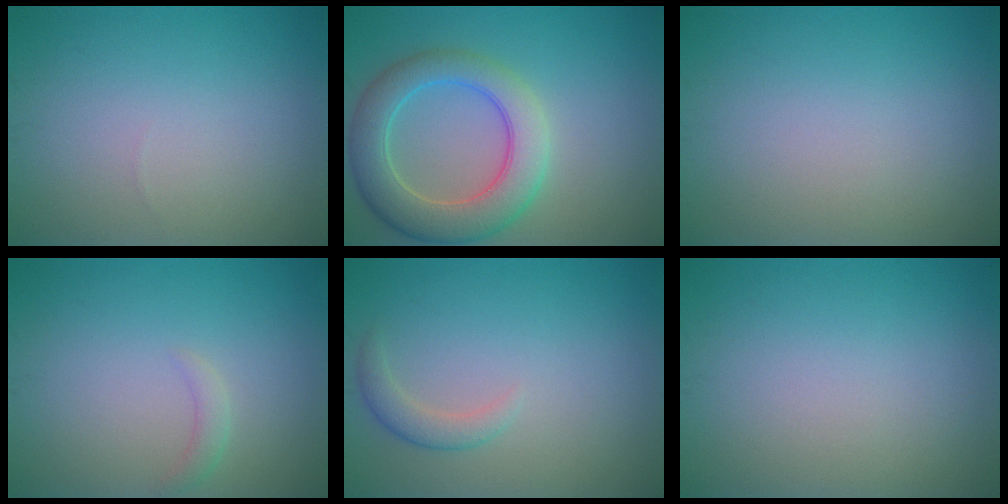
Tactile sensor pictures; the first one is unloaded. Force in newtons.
{"total": 6.8, "press": 6.8, "slide": 0.5}
{"total": 0.0}
{"total": 1.1, "press": 1.1, "slide": 0.2}
{"total": 1.8, "press": 1.7, "slide": 0.2}
{"total": 0.0}